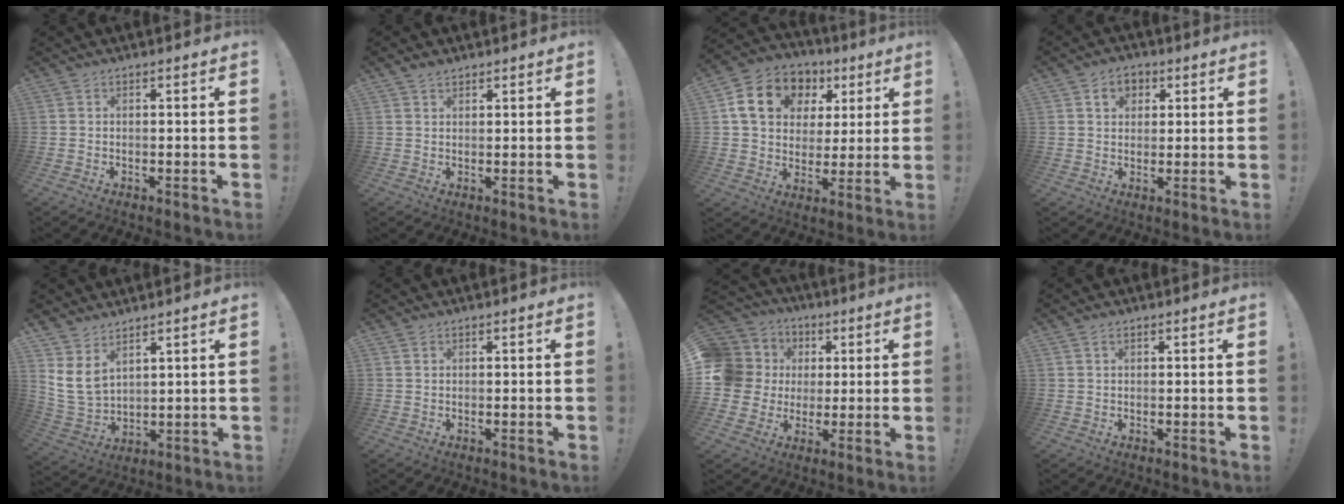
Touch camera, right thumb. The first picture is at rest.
{"total": 2.2, "force": [1.7, 1.2, 0.8], "torque": [-0.014, -0.006, 0.033]}
{"total": 15.8, "force": [6.4, 12.1, 7.9], "torque": [-0.122, -0.014, 0.129]}
{"total": 6.0, "force": [2.3, 4.6, 3.0], "torque": [-0.044, 0.000, 0.043]}
{"total": 9.2, "force": [5.2, 6.1, 4.6], "torque": [-0.095, -0.040, 0.105]}
{"total": 1.1, "force": [0.9, 0.7, 0.3], "torque": [0.003, -0.002, 0.015]}
{"total": 13.7, "force": [2.0, 12.5, 5.3], "torque": [-0.114, 0.000, 0.056]}
{"total": 1.3, "force": [0.8, 0.7, 0.7], "torque": [-0.013, 0.000, 0.014]}